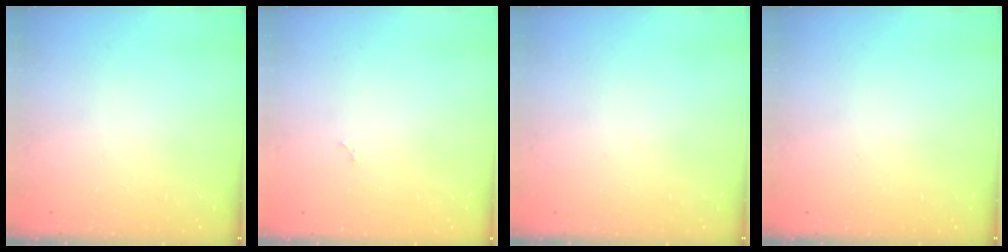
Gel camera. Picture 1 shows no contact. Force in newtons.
{"total": 1.8, "press": 1.8, "slide": 0.3}
{"total": 0.0}
{"total": 0.0}